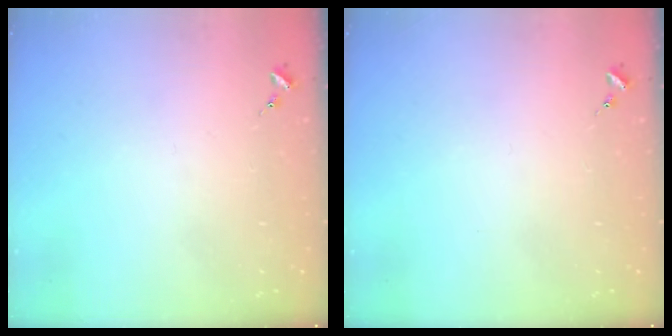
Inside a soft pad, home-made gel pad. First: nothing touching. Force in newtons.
{"total": 0.0}